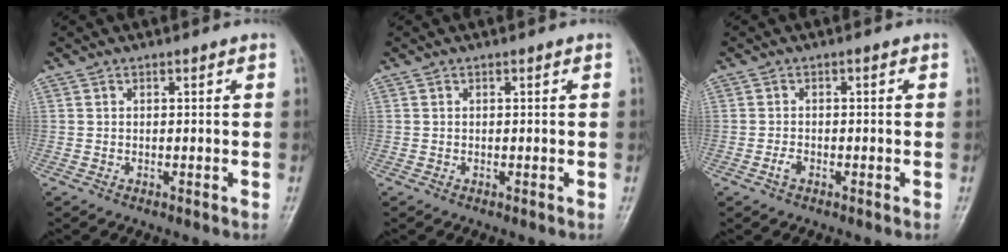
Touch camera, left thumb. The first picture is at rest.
{"total": 0.0}
{"total": 1.6, "force": [-0.8, 1.0, 1.0], "torque": [-0.018, 0.003, -0.018]}